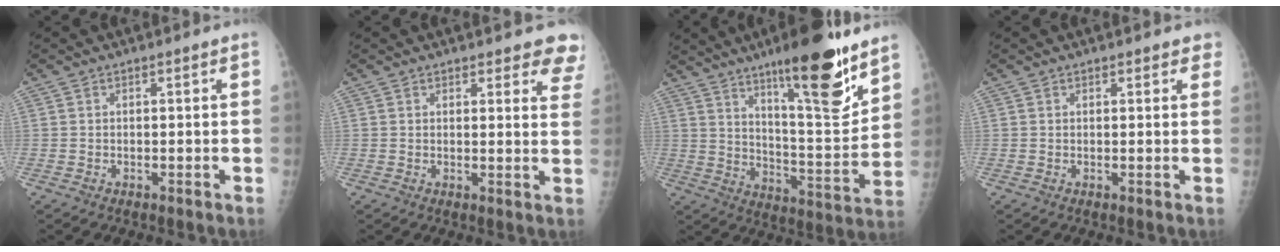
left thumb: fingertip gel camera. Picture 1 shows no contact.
{"total": 7.4, "force": [6.6, 3.0, 1.5], "torque": [0.038, -0.029, 0.046]}
{"total": 21.5, "force": [13.8, 4.6, 15.8], "torque": [-0.209, -0.079, 0.218]}
{"total": 2.0, "force": [1.5, 1.4, 0.3], "torque": [0.027, -0.004, 0.008]}